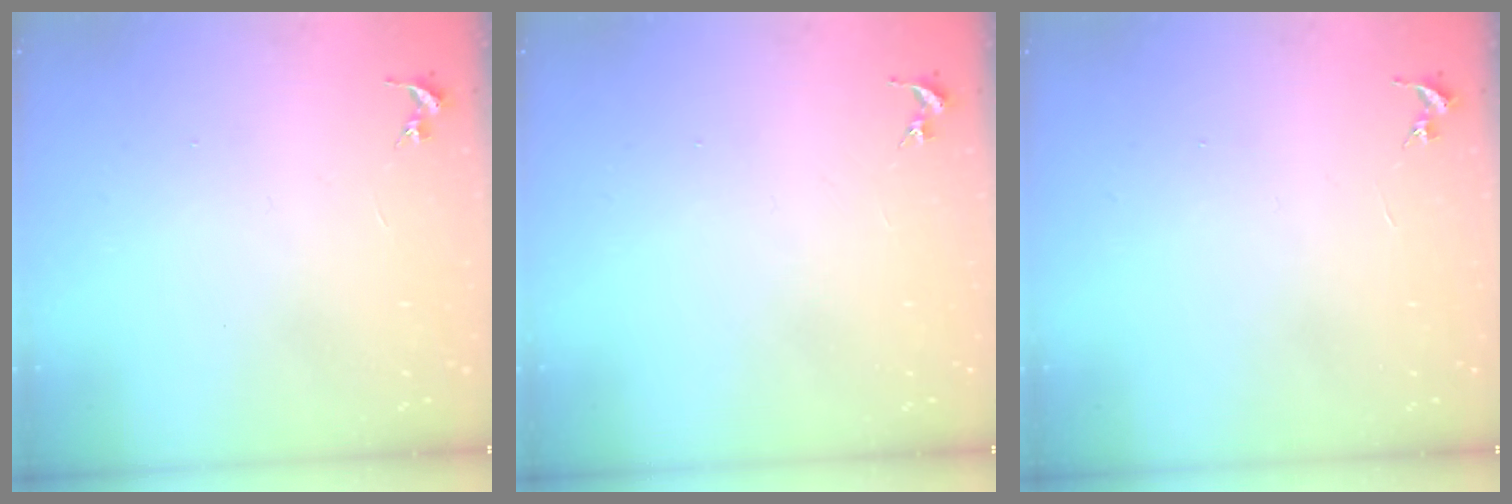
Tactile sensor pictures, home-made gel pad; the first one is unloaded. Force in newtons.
{"total": 0.0}
{"total": 0.0}